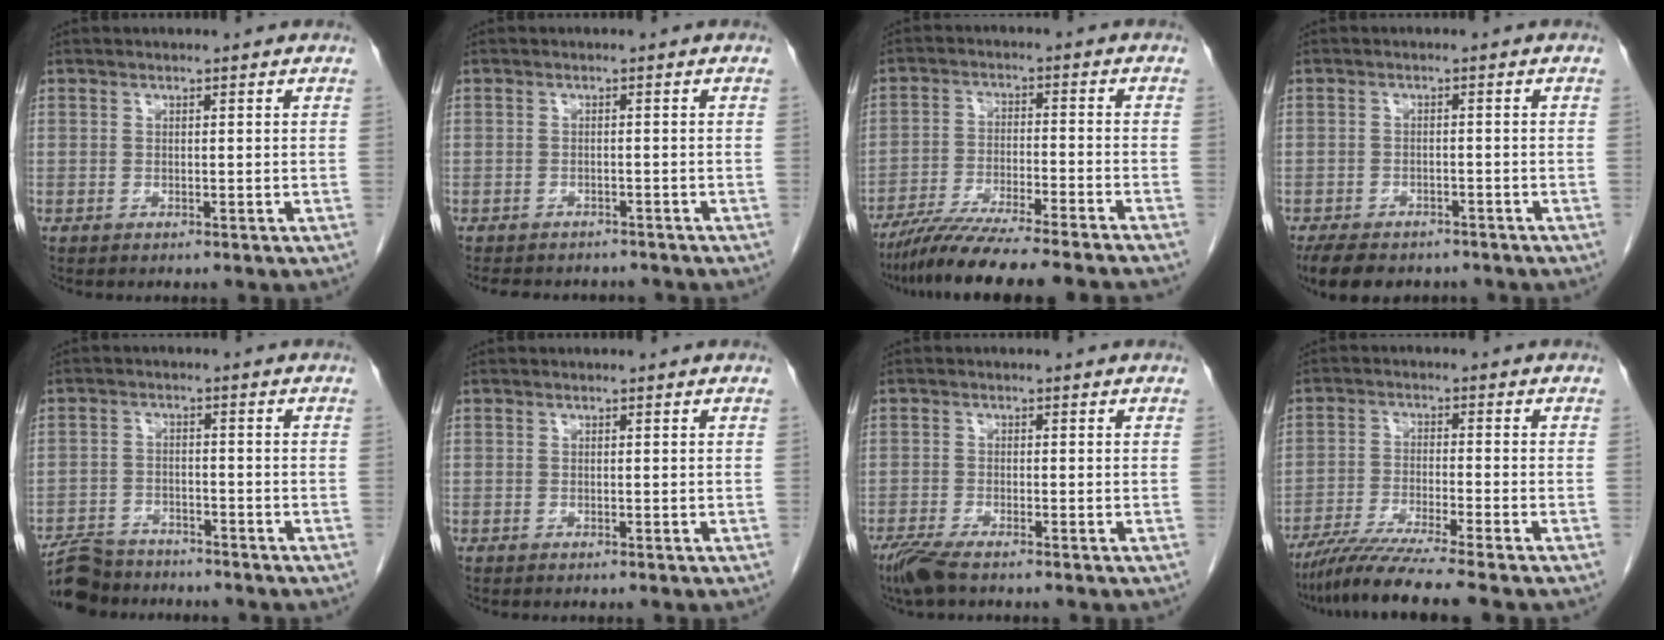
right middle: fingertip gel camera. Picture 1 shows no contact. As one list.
[{"total": 8.0, "force": [-7.1, 2.9, 2.3], "torque": [-0.040, 0.000, -0.086]}, {"total": 14.3, "force": [-12.5, -0.6, 7.0], "torque": [-0.105, -0.029, -0.201]}, {"total": 9.2, "force": [-7.2, 4.1, 3.9], "torque": [-0.067, -0.006, -0.100]}, {"total": 7.7, "force": [-7.0, 2.6, 1.5], "torque": [-0.029, -0.006, -0.119]}, {"total": 0.0}, {"total": 4.0, "force": [-3.0, 0.5, 2.6], "torque": [-0.056, -0.012, -0.059]}, {"total": 9.2, "force": [-7.6, -1.7, 4.9], "torque": [-0.078, -0.037, -0.129]}]